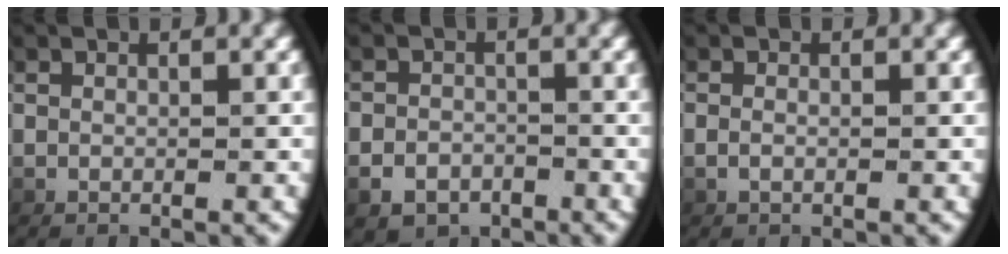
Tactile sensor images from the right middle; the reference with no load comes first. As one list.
[{"total": 3.5, "force": [-2.5, 2.4, 0.6], "torque": [-0.001, -0.012, -0.039]}, {"total": 0.7, "force": [-0.4, 0.1, 0.6], "torque": [-0.025, -0.006, -0.001]}]